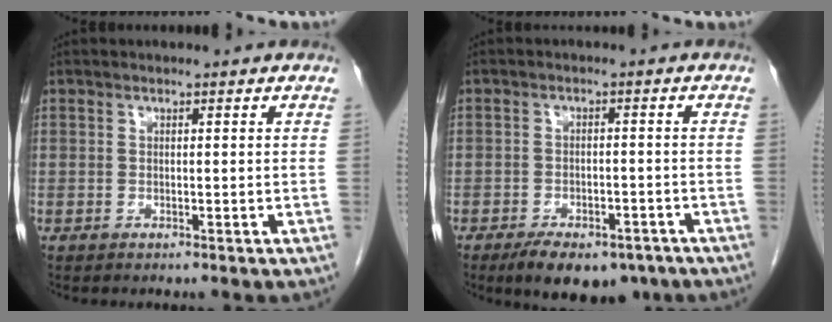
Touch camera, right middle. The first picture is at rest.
{"total": 10.8, "force": [-7.8, 4.9, 5.6], "torque": [-0.075, 0.001, -0.112]}